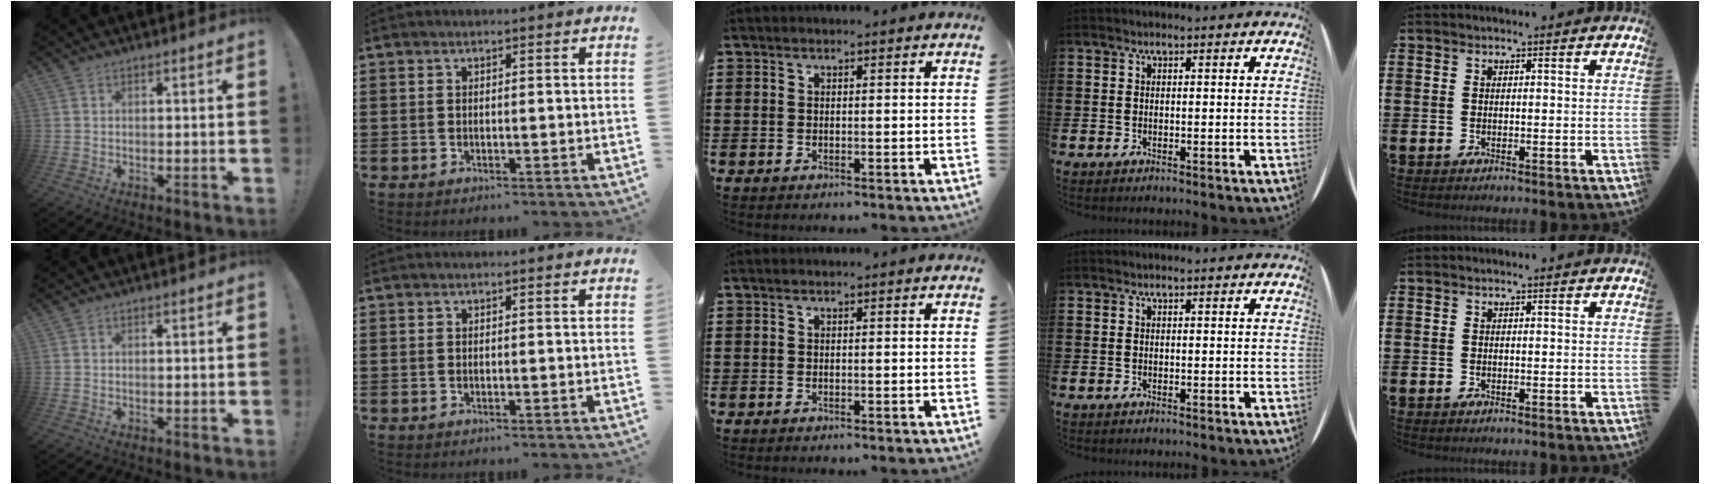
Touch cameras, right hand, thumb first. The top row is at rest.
{}